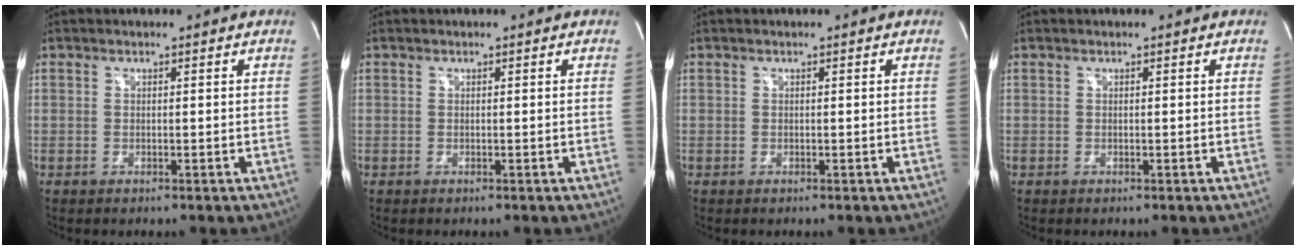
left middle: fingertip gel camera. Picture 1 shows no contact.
{"total": 0.0}
{"total": 0.0}
{"total": 0.0}